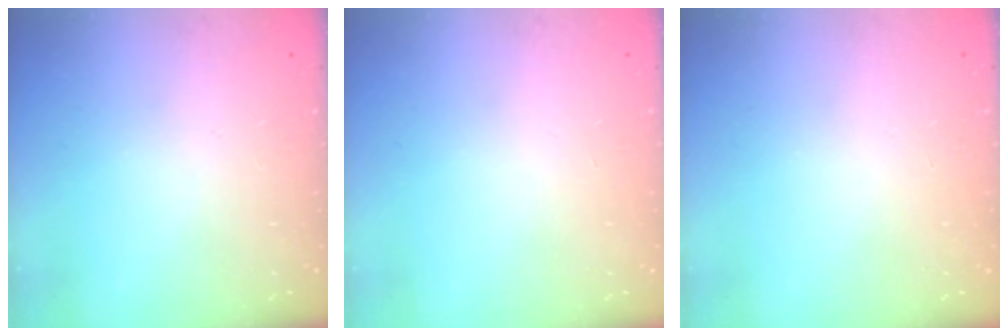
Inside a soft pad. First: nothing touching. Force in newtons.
{"total": 0.0}
{"total": 0.0}